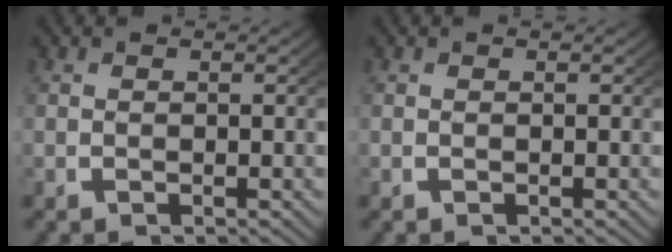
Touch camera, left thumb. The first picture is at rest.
{"total": 0.0}